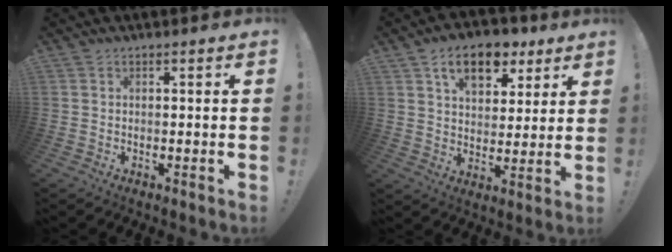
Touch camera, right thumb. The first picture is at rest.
{"total": 13.0, "force": [7.1, 7.8, 7.6], "torque": [-0.110, -0.028, 0.125]}